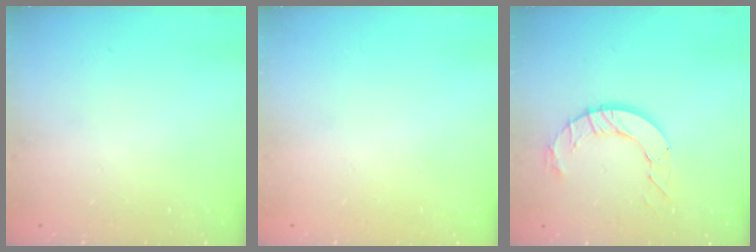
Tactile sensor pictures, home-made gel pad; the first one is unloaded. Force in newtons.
{"total": 0.0}
{"total": 9.0, "press": 8.9, "slide": 0.8}